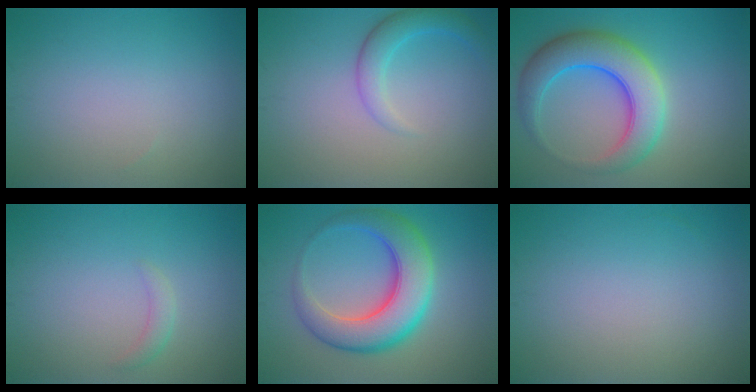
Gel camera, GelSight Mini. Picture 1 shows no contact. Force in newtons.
{"total": 2.8, "press": 2.8, "slide": 0.1}
{"total": 7.4, "press": 7.4, "slide": 0.3}
{"total": 1.1, "press": 1.1, "slide": 0.0}
{"total": 8.1, "press": 8.1, "slide": 0.1}
{"total": 0.0}